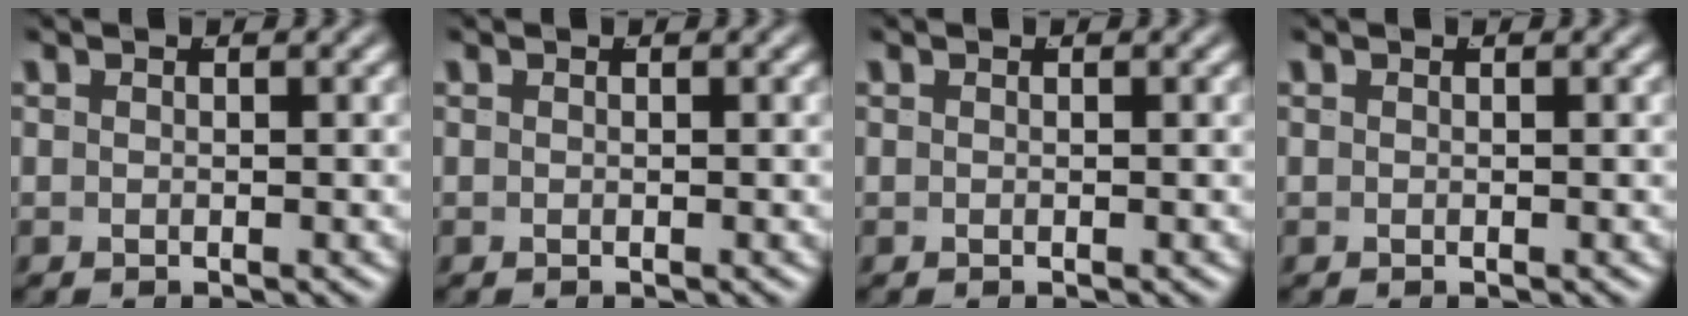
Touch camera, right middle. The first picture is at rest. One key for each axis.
{"total": 0.0}
{"total": 0.0}
{"total": 0.0}